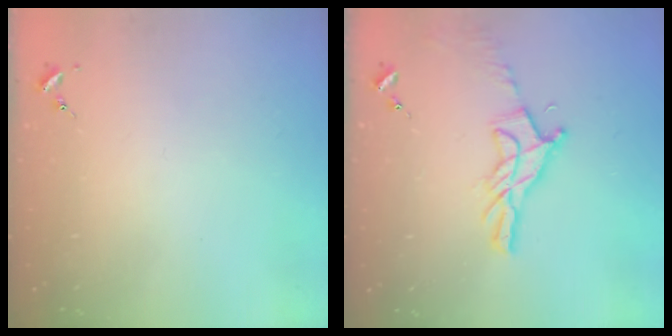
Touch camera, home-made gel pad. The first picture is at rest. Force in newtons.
{"total": 11.0, "press": 11.0, "slide": 0.5}